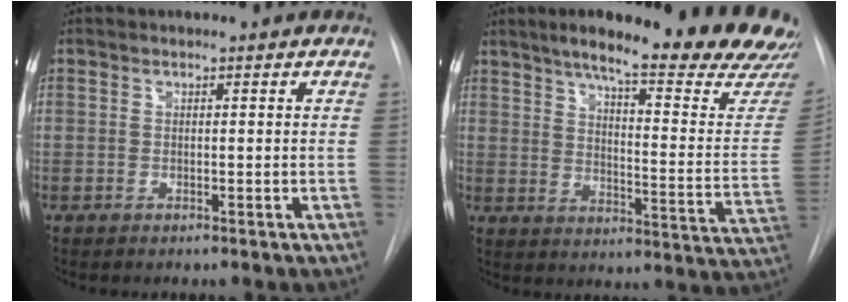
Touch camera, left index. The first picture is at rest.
{"total": 26.5, "force": [22.4, 2.8, 14.0], "torque": [-0.187, -0.083, 0.275]}